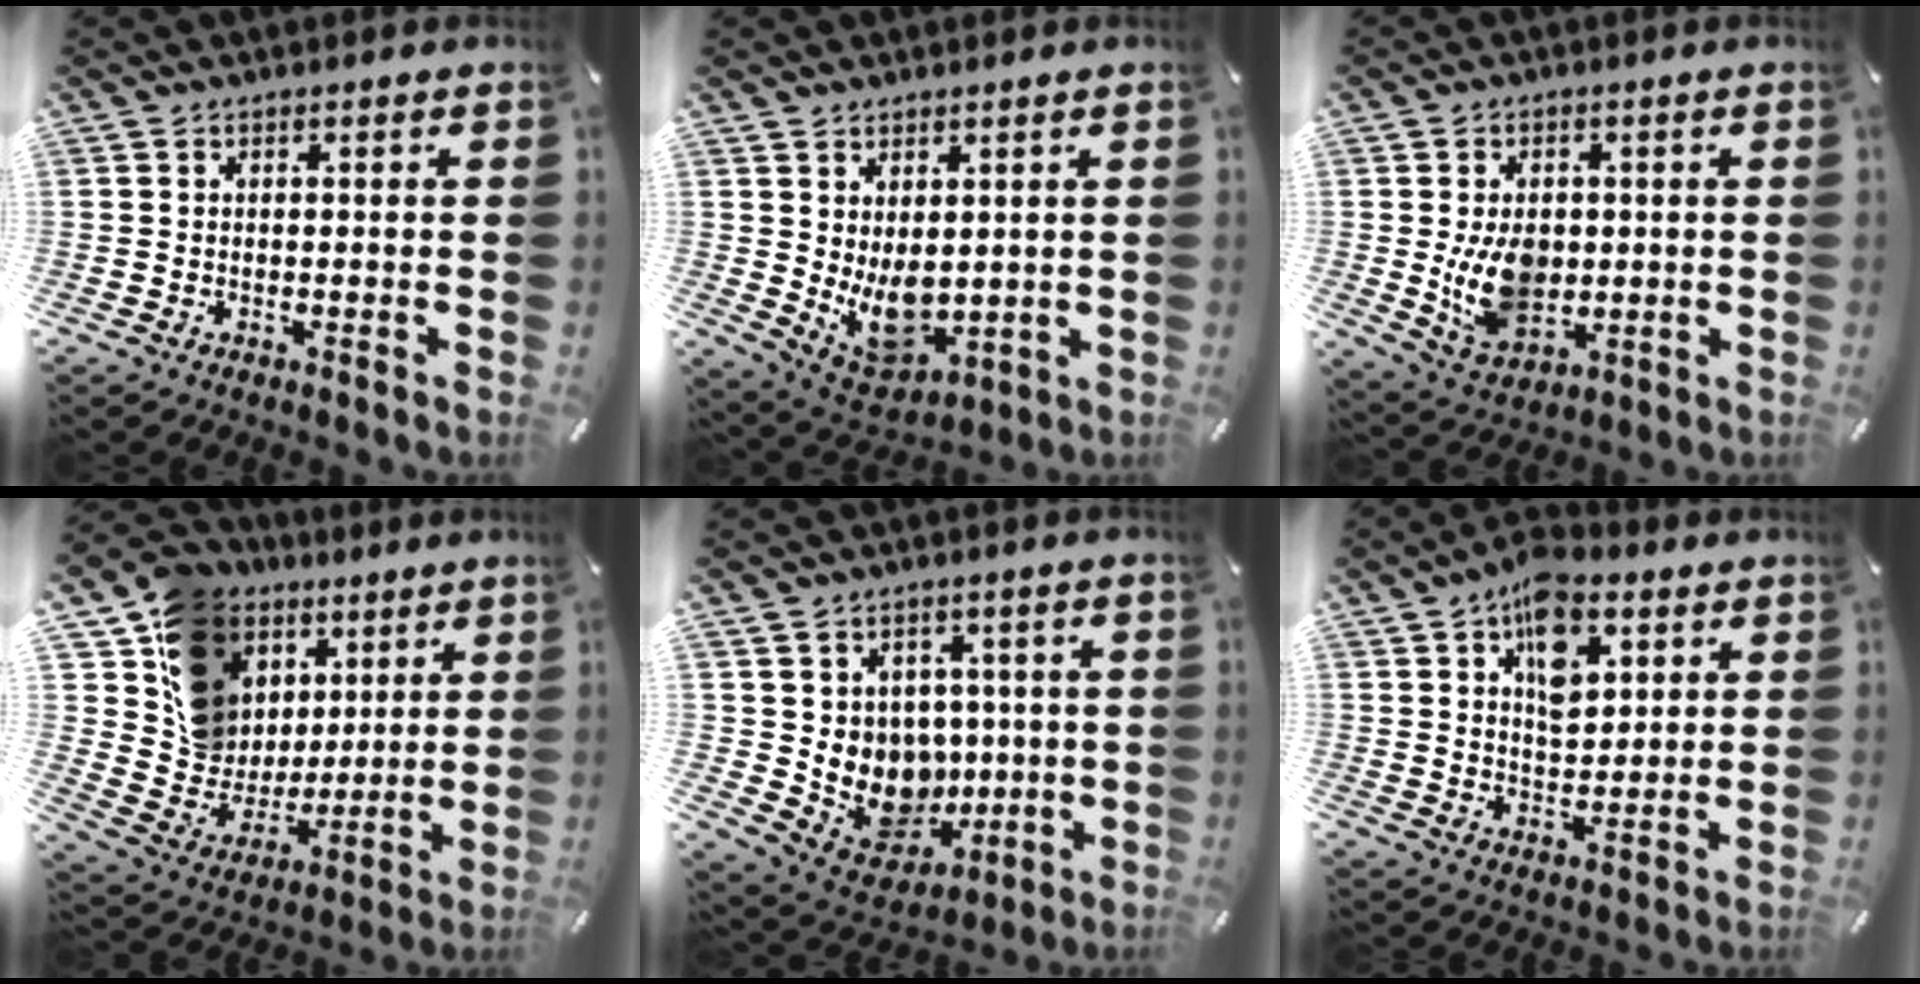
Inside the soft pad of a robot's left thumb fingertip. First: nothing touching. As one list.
[{"total": 9.1, "force": [1.2, 6.7, 6.1], "torque": [-0.102, -0.027, 0.031]}, {"total": 10.5, "force": [0.1, 8.0, 6.9], "torque": [-0.120, -0.006, 0.000]}, {"total": 15.7, "force": [7.1, 13.4, 4.0], "torque": [-0.074, -0.047, 0.141]}, {"total": 11.0, "force": [0.6, 10.5, 3.3], "torque": [-0.061, -0.025, 0.031]}, {"total": 11.7, "force": [5.7, 7.1, 7.3], "torque": [-0.100, -0.021, 0.098]}]